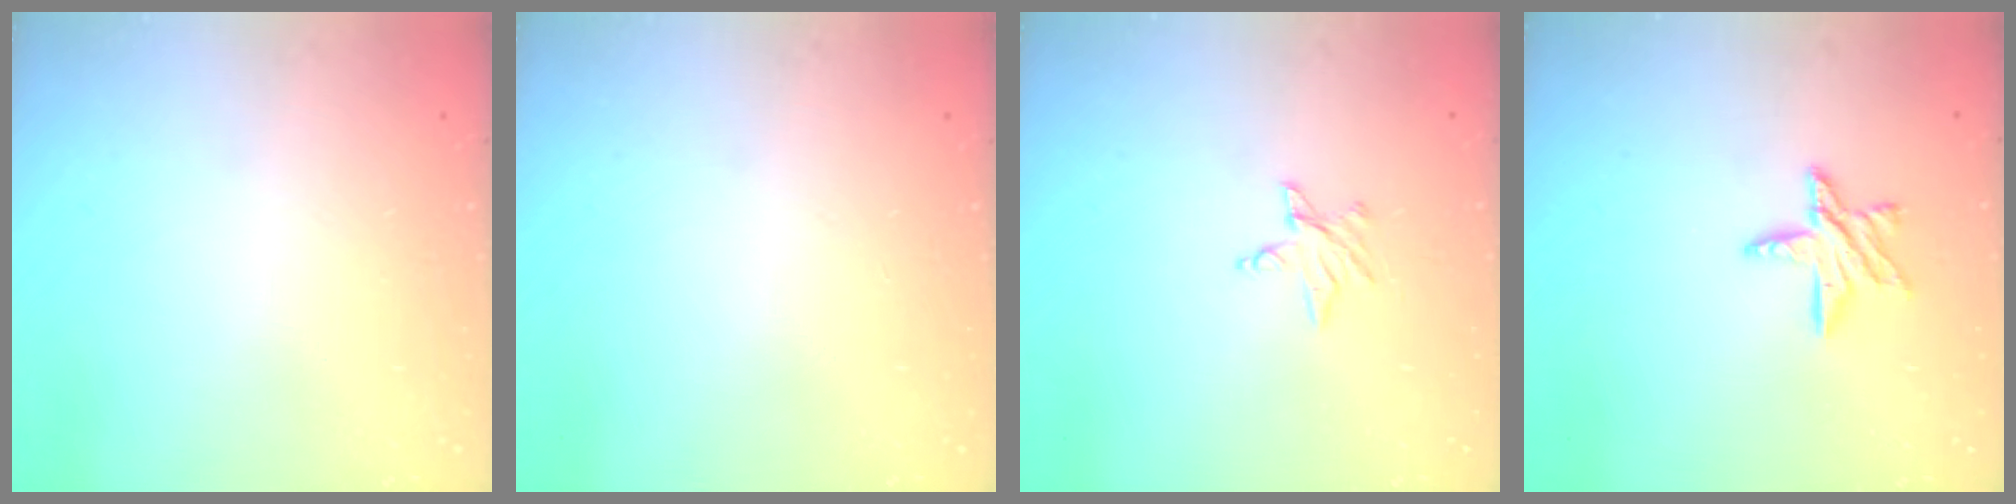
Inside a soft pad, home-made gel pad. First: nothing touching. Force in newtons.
{"total": 0.0}
{"total": 3.5, "press": 3.5, "slide": 0.4}
{"total": 8.1, "press": 8.1, "slide": 0.3}